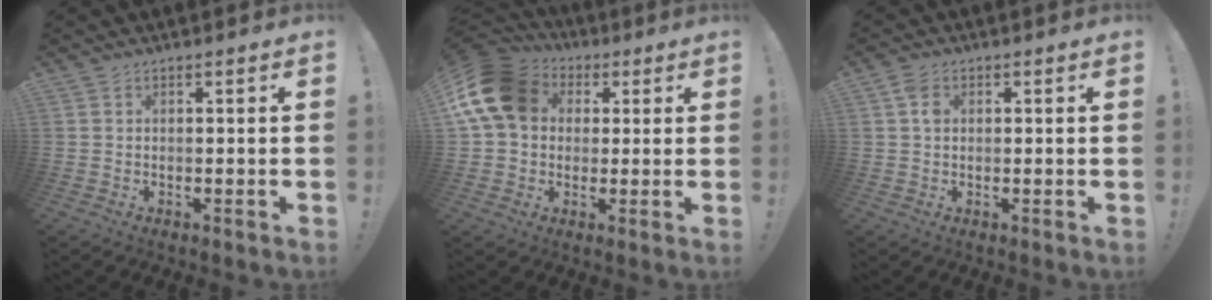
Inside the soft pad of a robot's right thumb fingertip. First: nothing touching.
{"total": 17.3, "force": [4.3, 13.2, 10.2], "torque": [-0.187, -0.003, 0.083]}
{"total": 3.4, "force": [0.8, 2.3, 2.4], "torque": [-0.046, 0.007, 0.015]}